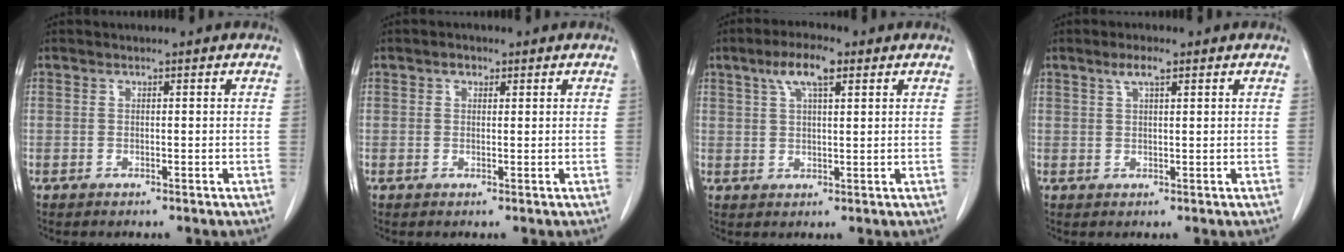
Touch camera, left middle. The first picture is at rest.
{"total": 1.4, "force": [0.8, 1.0, 0.6], "torque": [-0.011, 0.002, 0.010]}
{"total": 5.9, "force": [3.1, 1.4, 4.8], "torque": [-0.097, 0.012, 0.056]}
{"total": 2.6, "force": [1.6, 0.4, 2.0], "torque": [-0.044, 0.005, 0.030]}